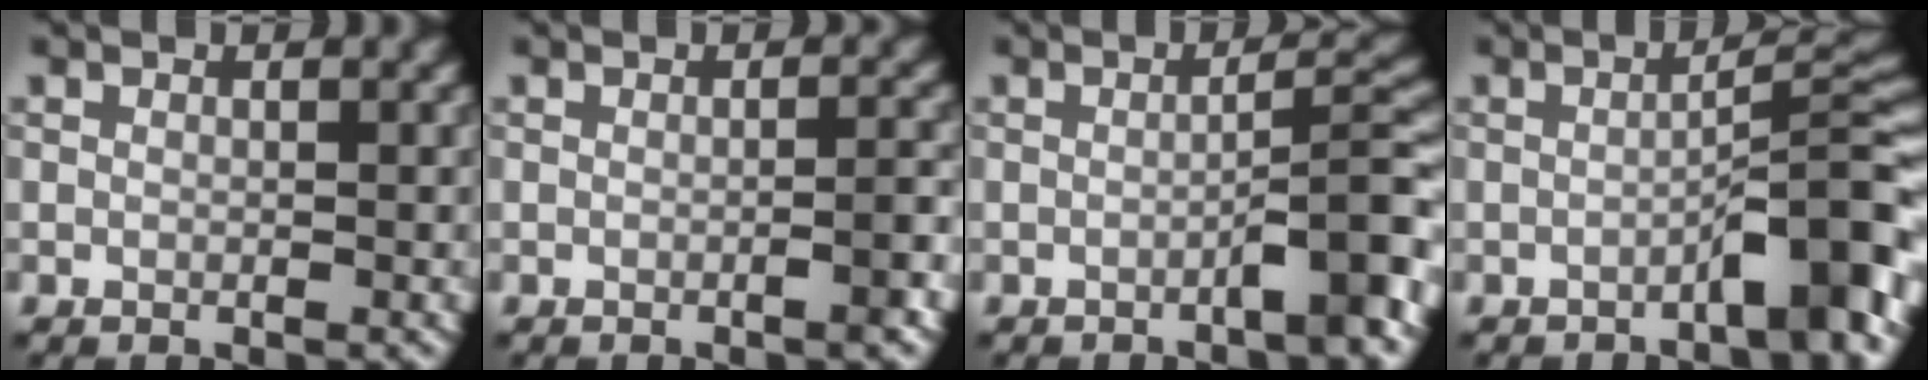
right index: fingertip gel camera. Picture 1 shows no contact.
{"total": 1.7, "force": [-0.7, 0.2, 1.6], "torque": [-0.020, 0.006, -0.015]}
{"total": 4.5, "force": [-2.1, 0.4, 3.9], "torque": [-0.054, 0.023, -0.037]}
{"total": 6.0, "force": [-3.0, 0.8, 5.1], "torque": [-0.070, 0.025, -0.051]}